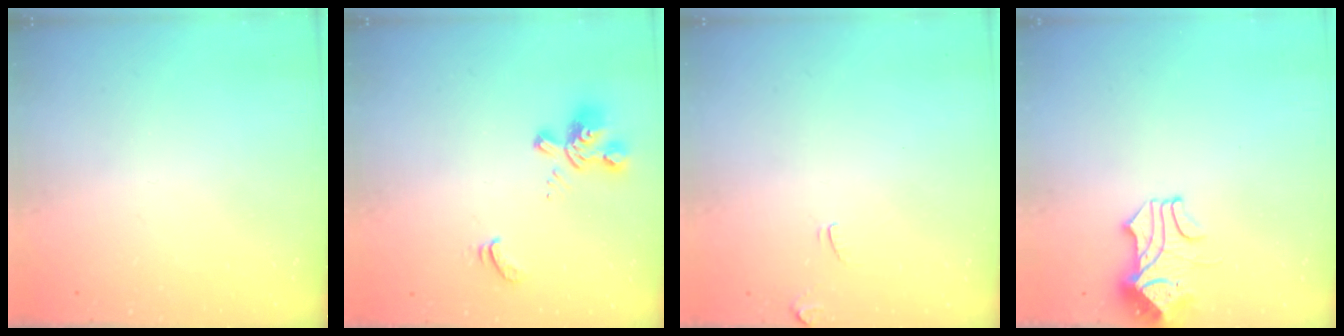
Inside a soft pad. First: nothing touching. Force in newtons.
{"total": 3.5, "press": 3.2, "slide": 1.5}
{"total": 2.0, "press": 2.0, "slide": 0.4}
{"total": 2.1, "press": 1.8, "slide": 0.9}